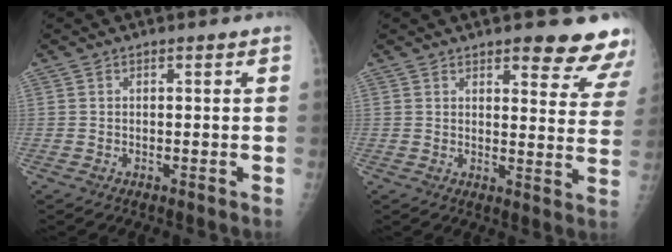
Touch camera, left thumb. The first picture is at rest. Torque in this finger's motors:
{"motor_torque": [0.17, 0.22, 0.00, -0.21, 0.07]}